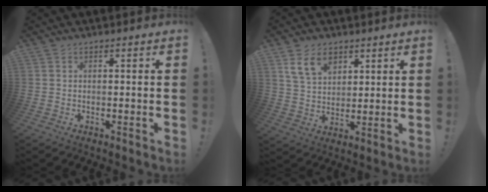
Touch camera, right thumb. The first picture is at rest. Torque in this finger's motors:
{"motor_torque": [1.08, 1.50, 0.12, -0.13, 0.00]}